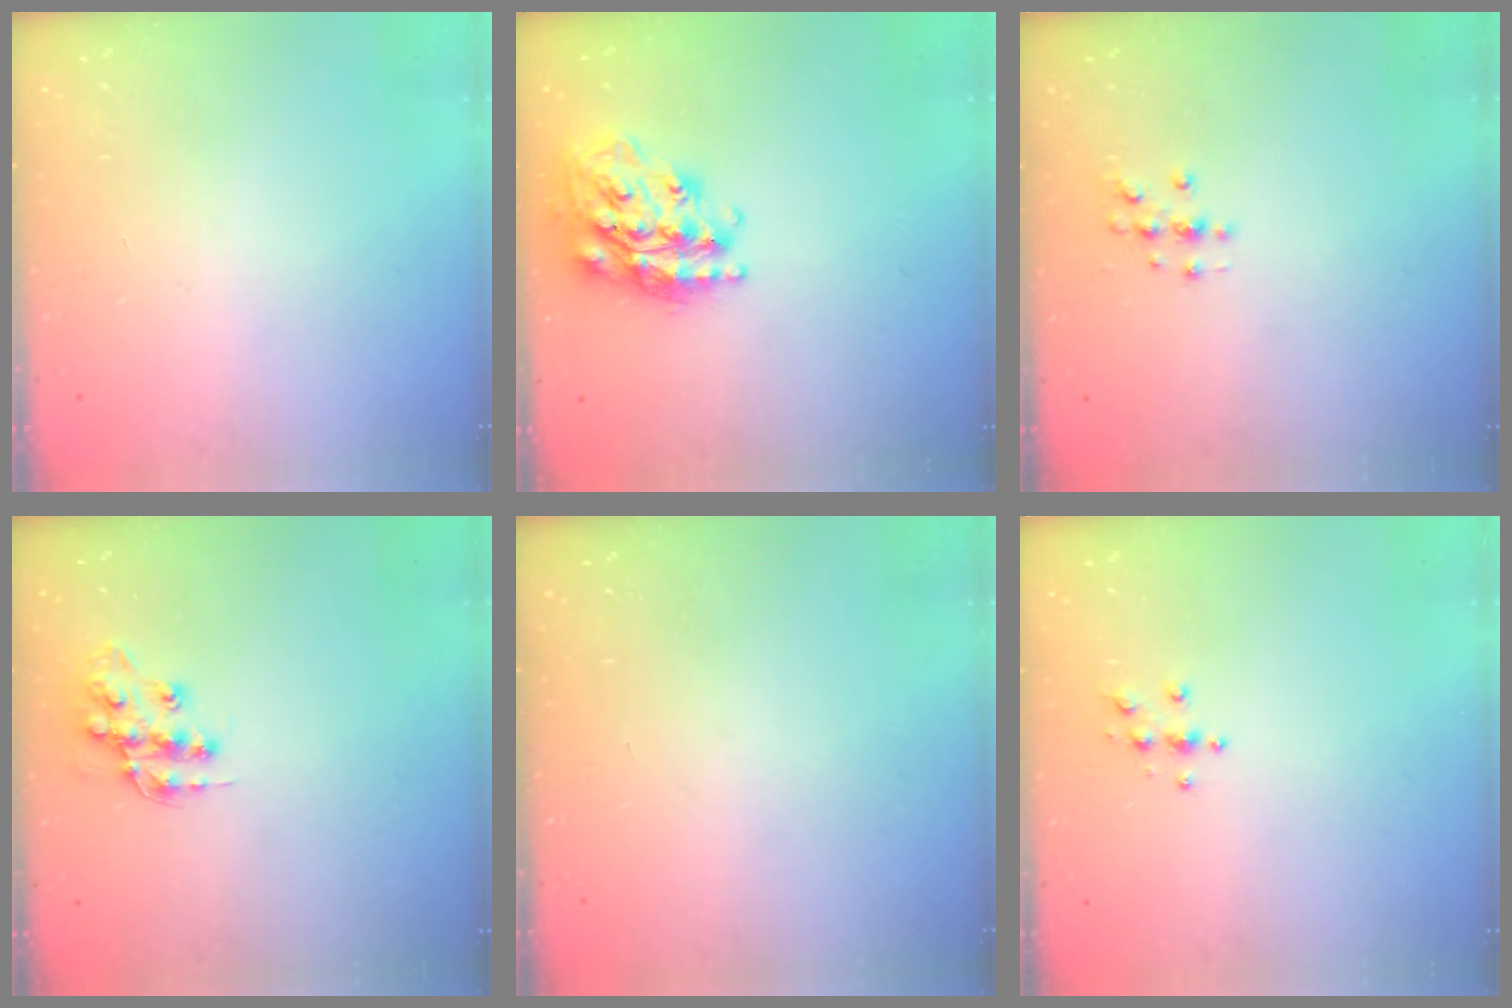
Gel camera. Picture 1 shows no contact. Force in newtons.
{"total": 21.4, "press": 21.4, "slide": 1.6}
{"total": 2.0, "press": 2.0, "slide": 0.2}
{"total": 13.0, "press": 13.0, "slide": 1.0}
{"total": 0.0}
{"total": 3.9, "press": 3.8, "slide": 0.4}